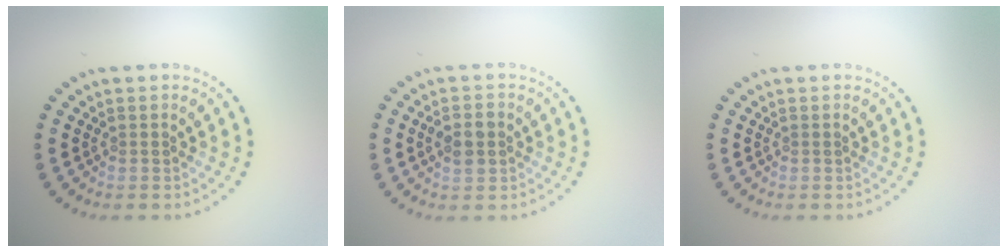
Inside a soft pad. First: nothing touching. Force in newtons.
{"total": 2.7, "press": 2.7, "slide": 0.1}
{"total": 0.0}